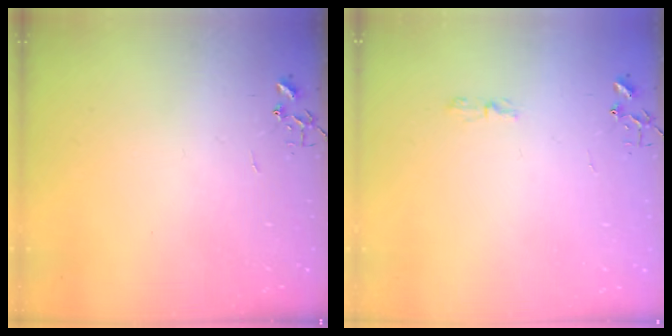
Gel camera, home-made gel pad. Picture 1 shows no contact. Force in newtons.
{"total": 3.9, "press": 3.9, "slide": 0.5}